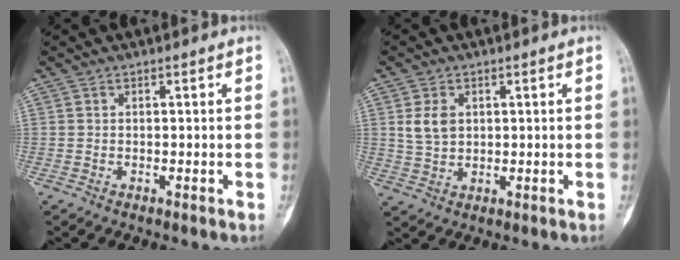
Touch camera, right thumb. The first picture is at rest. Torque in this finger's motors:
{"motor_torque": [0.08, 0.11, 0.19, -0.17, 0.02]}